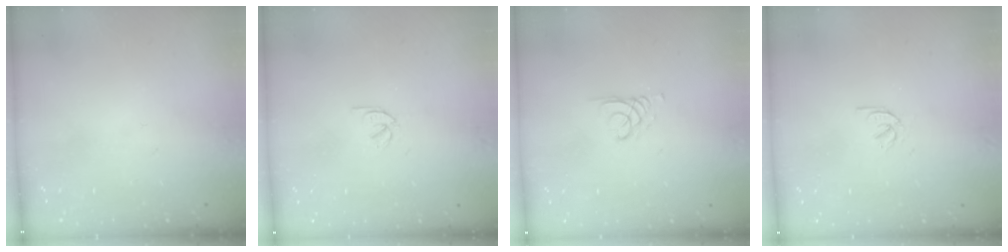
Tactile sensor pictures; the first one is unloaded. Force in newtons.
{"total": 2.1, "press": 2.1, "slide": 0.4}
{"total": 2.1, "press": 2.1, "slide": 0.2}
{"total": 2.2, "press": 2.2, "slide": 0.2}